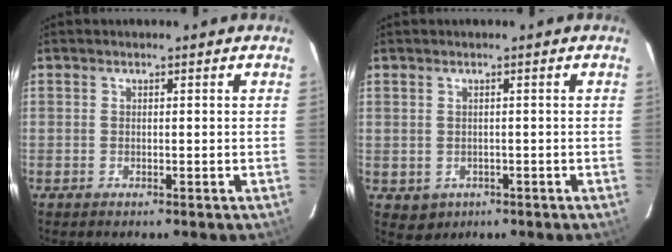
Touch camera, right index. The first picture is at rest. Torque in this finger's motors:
{"motor_torque": [-0.43, -0.08, -1.06, -0.21]}